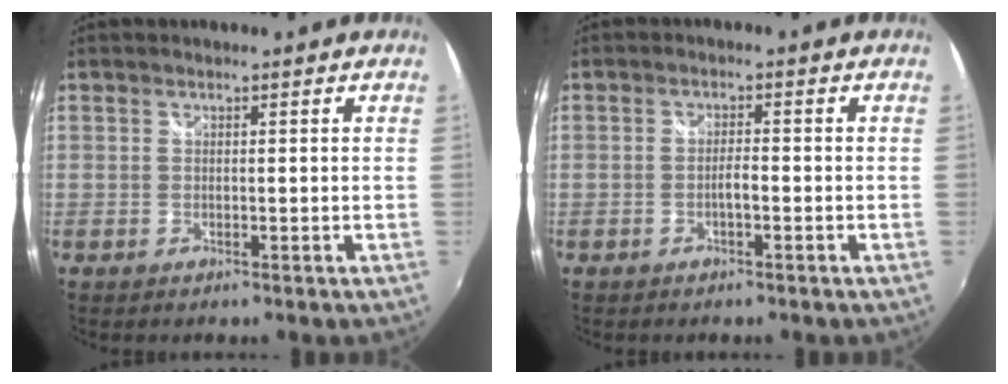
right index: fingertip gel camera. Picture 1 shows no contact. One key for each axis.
{"total": 1.6, "fx": -0.8, "fy": 0.3, "fz": 1.4, "tx": -0.026, "ty": 0.002, "tz": -0.015}